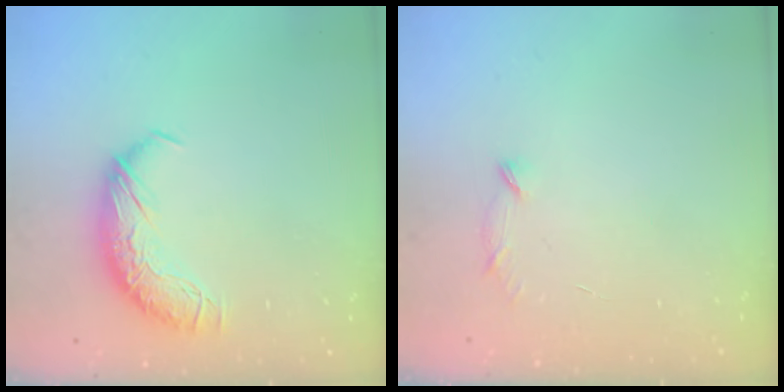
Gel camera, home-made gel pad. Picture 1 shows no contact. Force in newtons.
{"total": 6.5, "press": 6.4, "slide": 1.2}